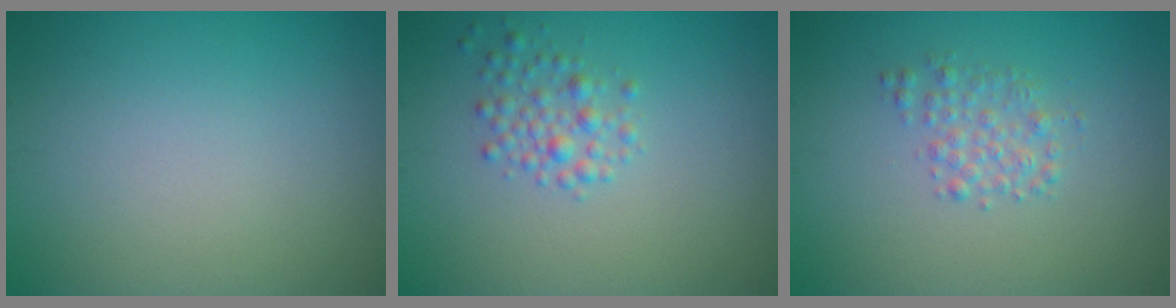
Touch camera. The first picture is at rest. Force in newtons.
{"total": 1.9, "press": 1.9, "slide": 0.1}
{"total": 1.8, "press": 1.8, "slide": 0.0}